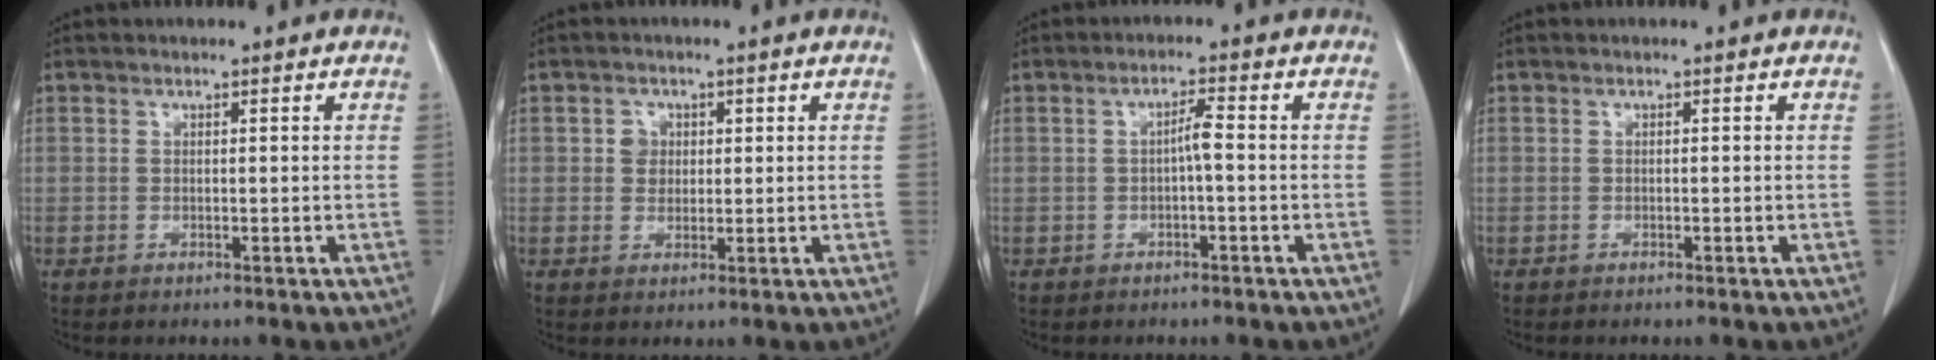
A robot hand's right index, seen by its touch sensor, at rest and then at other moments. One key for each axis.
{"total": 3.2, "fx": 0.7, "fy": 2.8, "fz": 1.4, "tx": -0.023, "ty": 0.011, "tz": 0.016}
{"total": 2.8, "fx": -0.2, "fy": 0.6, "fz": 2.8, "tx": -0.054, "ty": 0.009, "tz": -0.001}
{"total": 0.0}